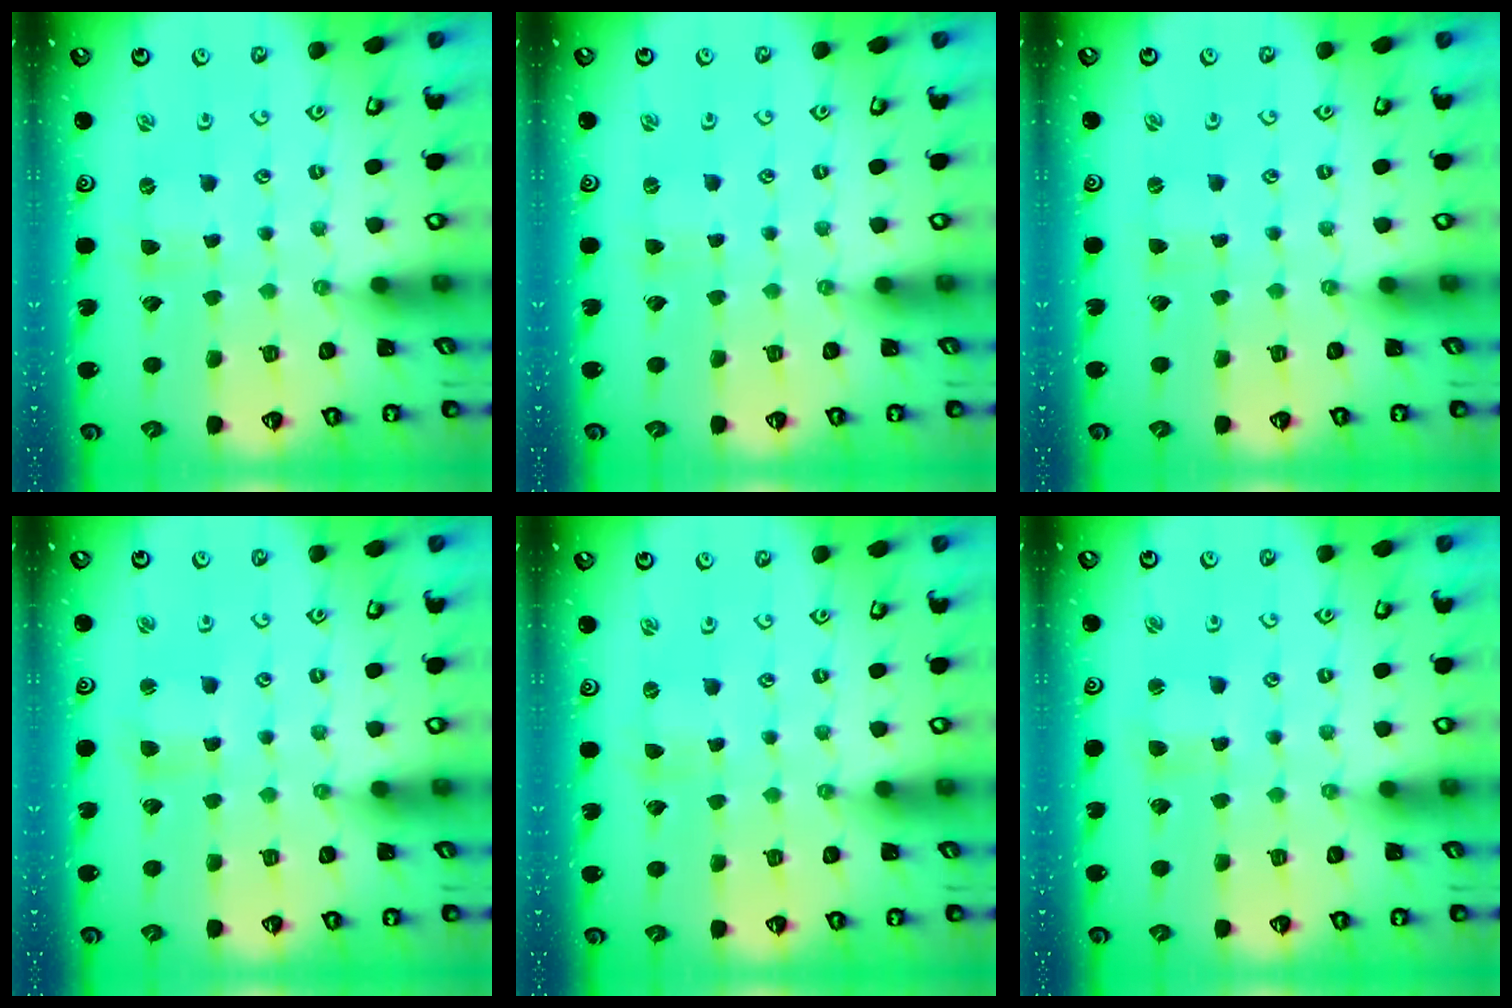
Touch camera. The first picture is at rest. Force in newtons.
{"total": 0.0}
{"total": 0.0}
{"total": 2.5, "press": 2.5, "slide": 0.3}
{"total": 0.0}
{"total": 2.6, "press": 2.5, "slide": 0.3}